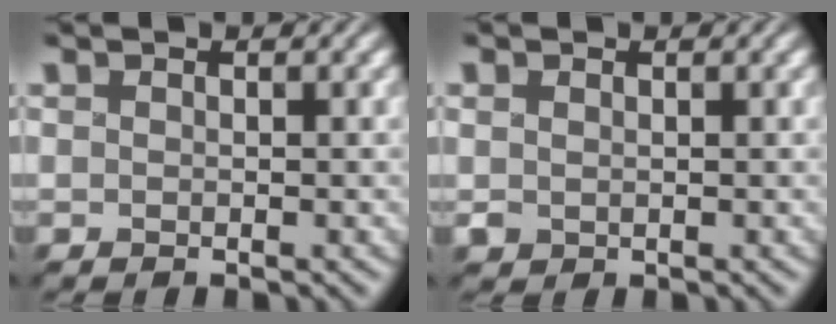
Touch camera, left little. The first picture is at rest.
{"total": 0.9, "force": [0.2, 0.8, 0.2], "torque": [-0.004, -0.003, 0.004]}